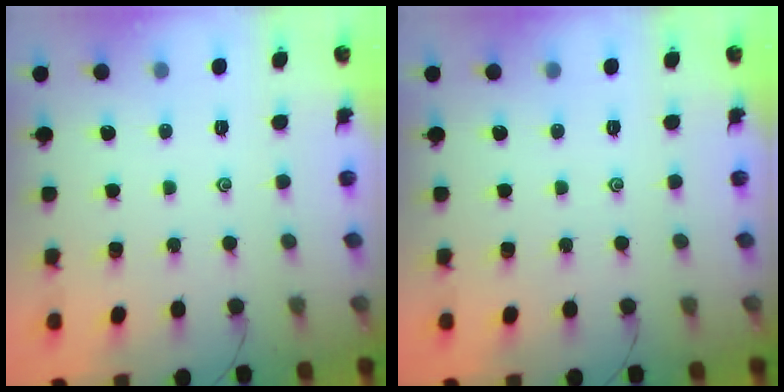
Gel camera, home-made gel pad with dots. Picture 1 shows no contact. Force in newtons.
{"total": 0.0}